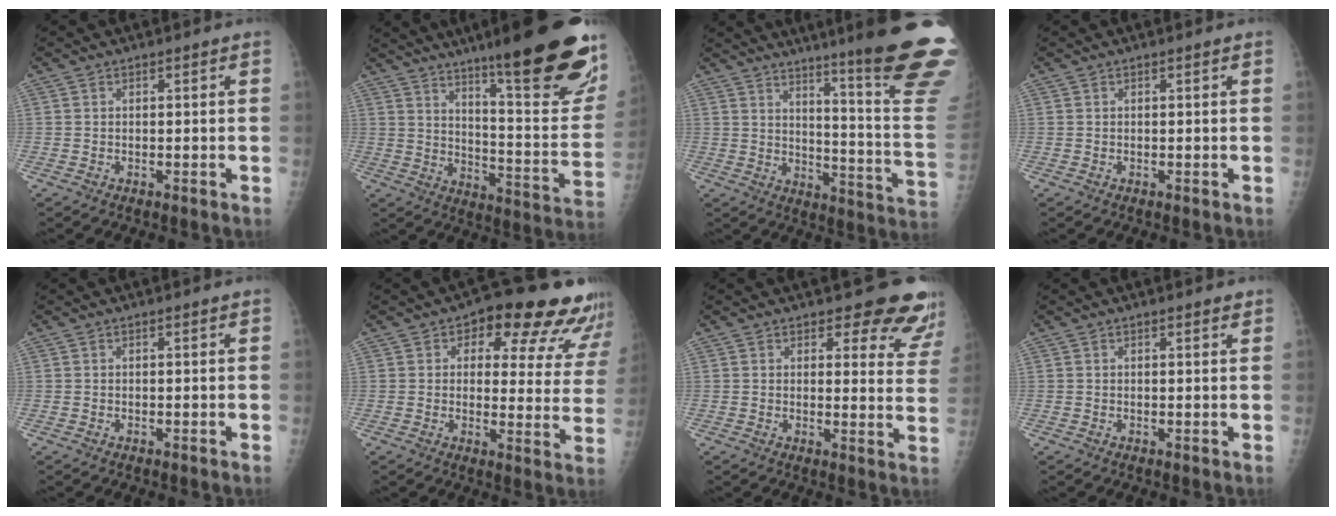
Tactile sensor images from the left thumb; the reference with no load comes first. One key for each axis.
{"total": 28.4, "fx": 18.6, "fy": 4.4, "fz": 20.9, "tx": -0.254, "ty": -0.089, "tz": 0.268}
{"total": 25.5, "fx": 17.8, "fy": 1.1, "fz": 18.2, "tx": -0.199, "ty": -0.130, "tz": 0.234}
{"total": 0.0}
{"total": 0.0}
{"total": 17.3, "fx": 12.3, "fy": 7.7, "fz": 9.4, "tx": -0.057, "ty": -0.053, "tz": 0.131}
{"total": 12.0, "fx": 10.4, "fy": 4.1, "fz": 4.3, "tx": 0.001, "ty": -0.070, "tz": 0.097}
{"total": 1.3, "fx": 1.0, "fy": 0.2, "fz": 0.8, "tx": -0.009, "ty": -0.002, "tz": 0.013}